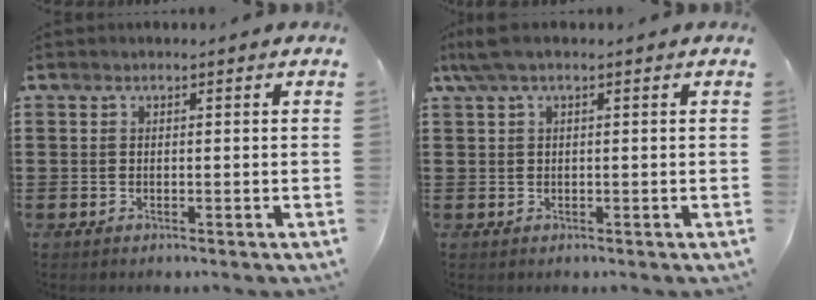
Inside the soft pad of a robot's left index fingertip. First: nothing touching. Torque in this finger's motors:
{"motor_torque": [1.05, -1.09, 0.16, 0.12]}